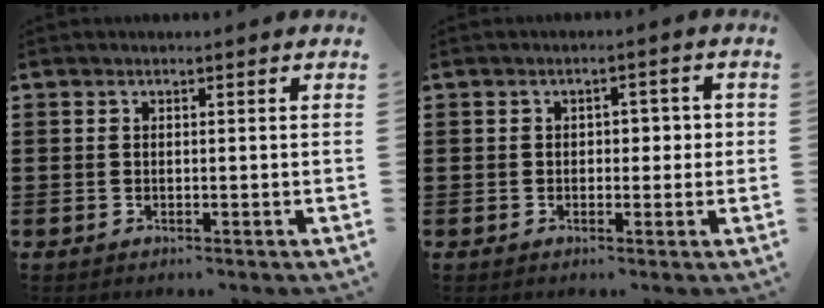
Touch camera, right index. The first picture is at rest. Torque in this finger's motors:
{"motor_torque": [0.57, 0.46, 0.06, 0.00]}